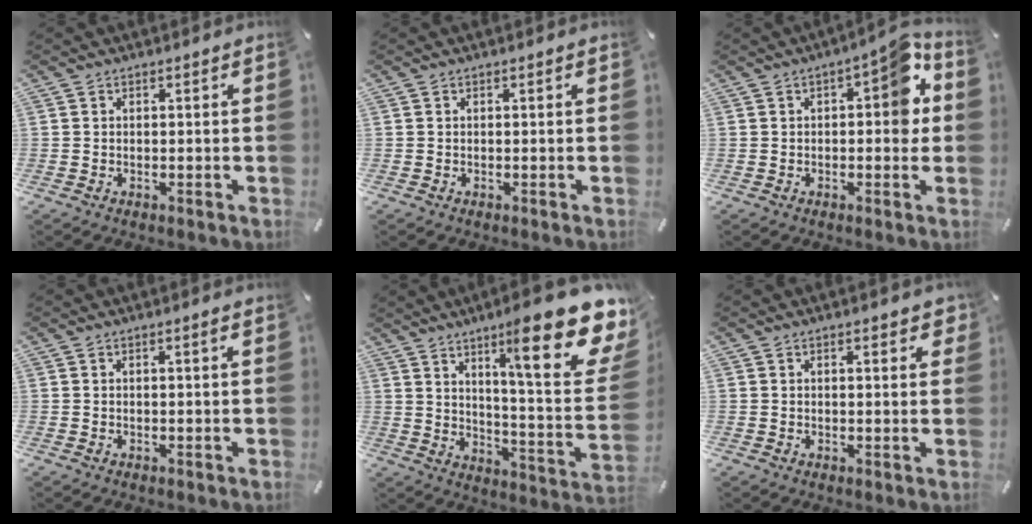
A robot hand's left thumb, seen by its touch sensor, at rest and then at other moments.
{"total": 0.0}
{"total": 8.6, "force": [2.0, 4.0, 7.3], "torque": [-0.076, -0.017, 0.023]}
{"total": 0.9, "force": [0.3, 0.0, 0.9], "torque": [-0.015, 0.001, 0.004]}
{"total": 23.9, "force": [14.6, 5.2, 18.2], "torque": [-0.266, -0.104, 0.224]}
{"total": 2.2, "force": [1.2, 1.1, 1.5], "torque": [-0.016, 0.000, 0.016]}